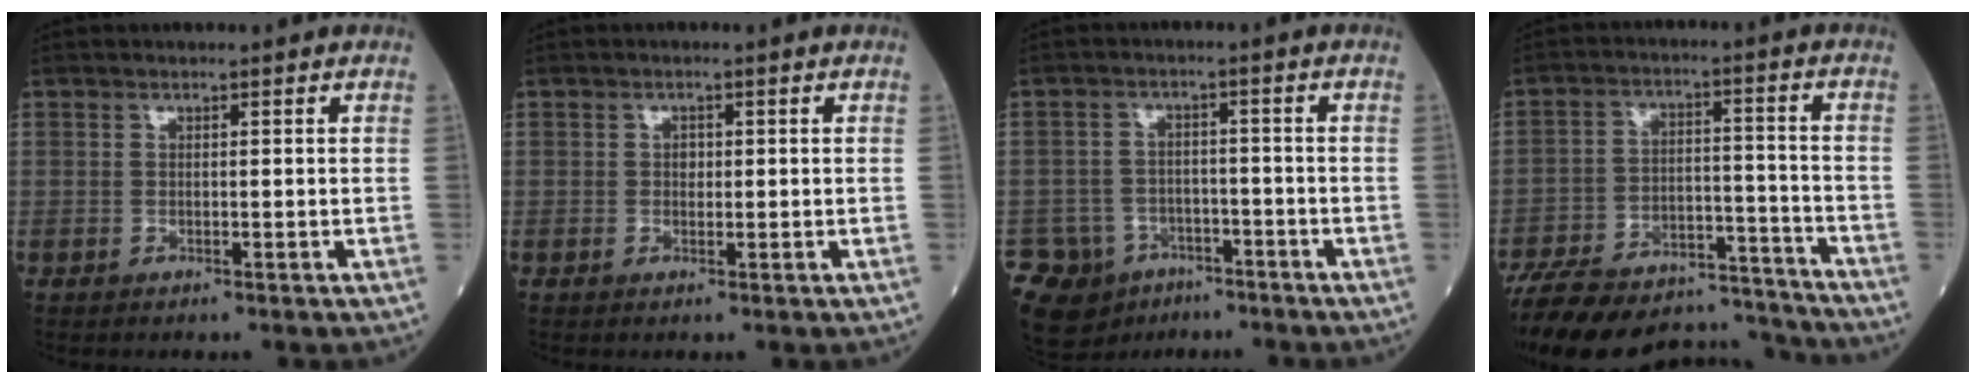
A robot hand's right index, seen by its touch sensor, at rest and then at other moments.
{"total": 1.1, "force": [0.1, 0.9, 0.7], "torque": [-0.009, 0.002, 0.000]}
{"total": 10.9, "force": [-6.5, 8.6, 2.0], "torque": [-0.057, 0.026, -0.085]}
{"total": 21.5, "force": [-19.8, 5.0, 6.6], "torque": [-0.135, 0.011, -0.294]}